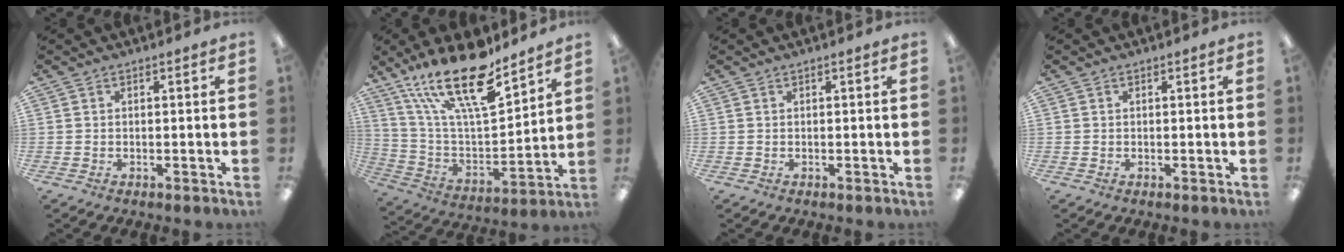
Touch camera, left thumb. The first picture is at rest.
{"total": 23.0, "force": [16.1, 7.4, 14.8], "torque": [-0.278, -0.098, 0.277]}
{"total": 0.0}
{"total": 0.0}